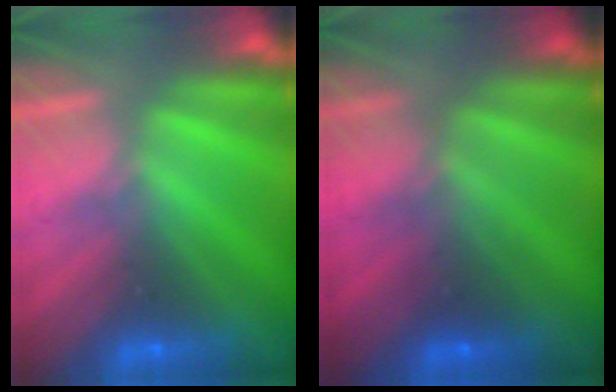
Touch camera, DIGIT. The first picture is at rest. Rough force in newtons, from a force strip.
{"total": 2.0}